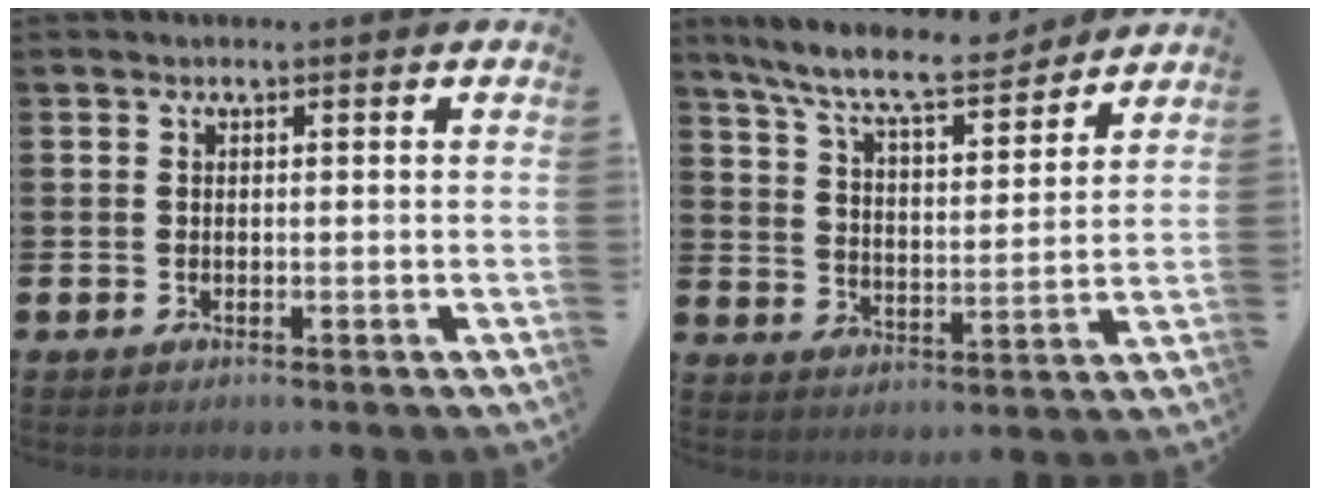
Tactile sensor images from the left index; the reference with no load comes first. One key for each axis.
{"total": 9.8, "fx": 8.8, "fy": 1.6, "fz": 4.1, "tx": -0.108, "ty": -0.049, "tz": 0.154}